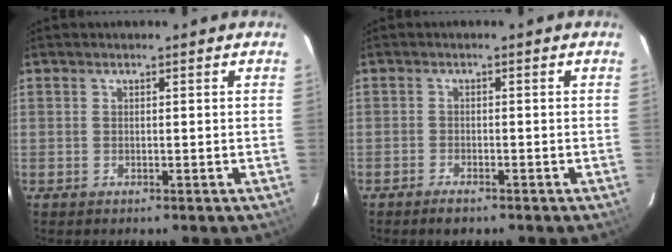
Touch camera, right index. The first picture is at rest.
{"total": 2.4, "force": [-1.9, 1.0, 1.2], "torque": [-0.034, -0.002, -0.037]}